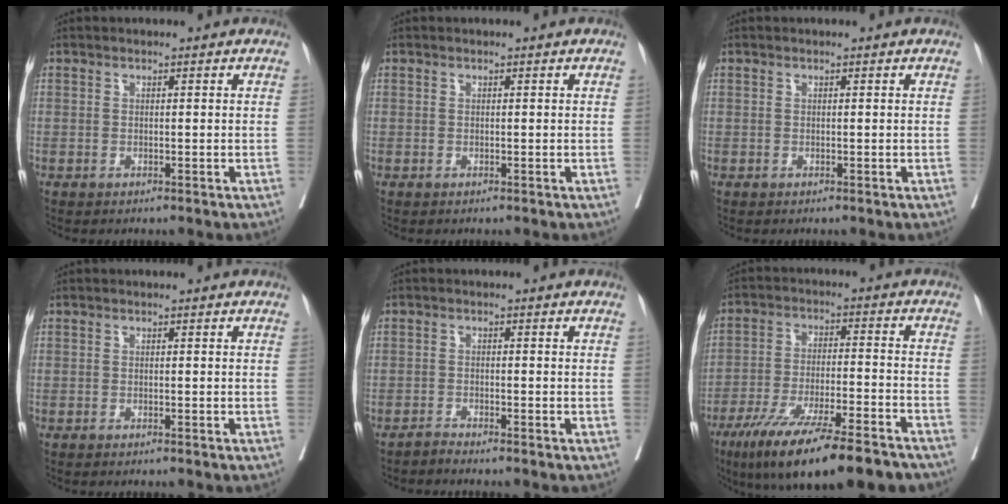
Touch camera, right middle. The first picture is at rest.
{"total": 0.0}
{"total": 0.0}
{"total": 1.5, "force": [-1.3, -0.1, 0.7], "torque": [-0.009, -0.001, -0.017]}
{"total": 1.5, "force": [-1.4, -0.6, 0.1], "torque": [-0.001, -0.001, -0.030]}
{"total": 19.5, "force": [-14.5, 2.7, 12.8], "torque": [-0.182, -0.029, -0.232]}